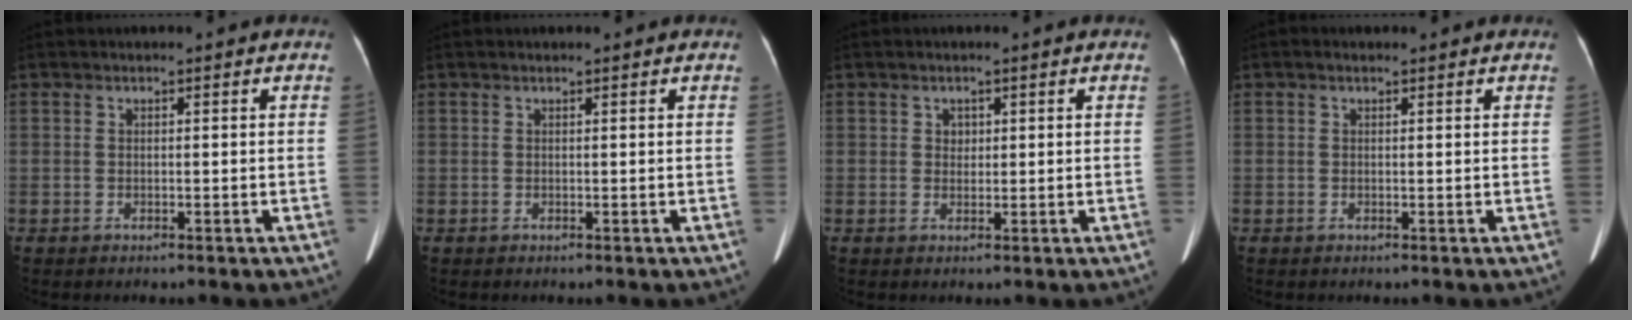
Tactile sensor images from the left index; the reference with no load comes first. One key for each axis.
{"total": 0.0}
{"total": 1.3, "fx": 0.3, "fy": 1.1, "fz": 0.5, "tx": -0.008, "ty": -0.001, "tz": 0.005}
{"total": 0.7, "fx": 0.3, "fy": 0.4, "fz": 0.4, "tx": -0.013, "ty": 0.002, "tz": 0.004}